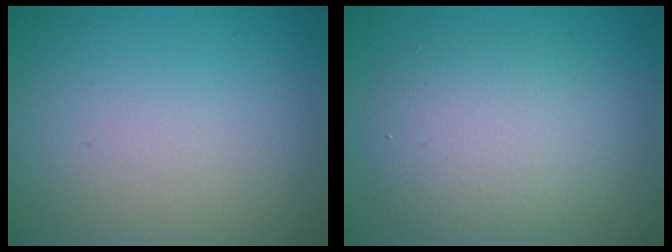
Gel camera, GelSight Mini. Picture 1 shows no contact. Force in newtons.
{"total": 5.3, "press": 5.3, "slide": 0.3}